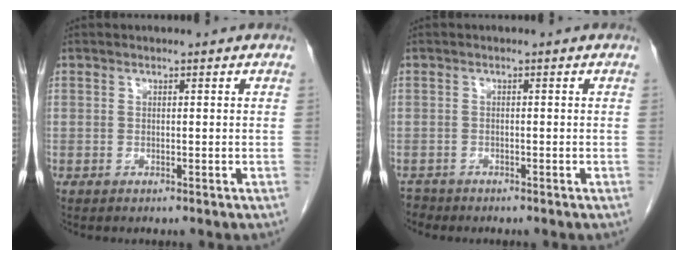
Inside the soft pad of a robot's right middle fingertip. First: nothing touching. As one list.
[{"total": 1.2, "force": [-1.1, 0.3, -0.4], "torque": [0.006, -0.003, -0.020]}]